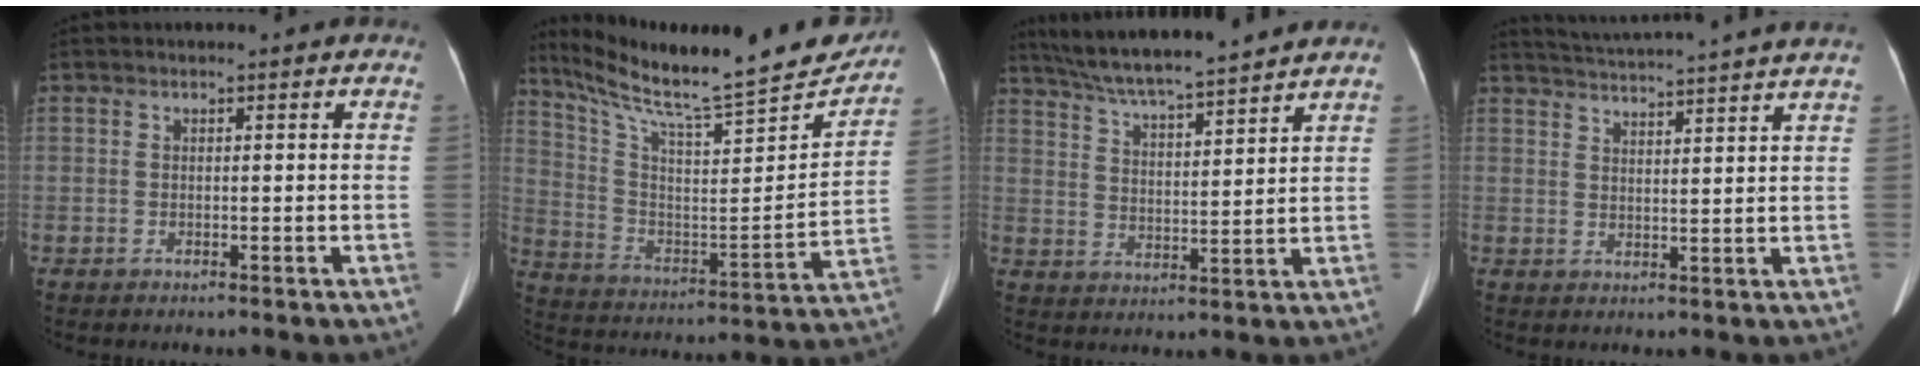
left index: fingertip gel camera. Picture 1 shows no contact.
{"total": 26.9, "force": [23.3, 3.0, 12.9], "torque": [-0.222, -0.048, 0.340]}
{"total": 14.8, "force": [13.3, 0.2, 6.6], "torque": [-0.121, 0.018, 0.217]}
{"total": 16.6, "force": [15.4, -1.3, 6.1], "torque": [-0.117, -0.019, 0.201]}